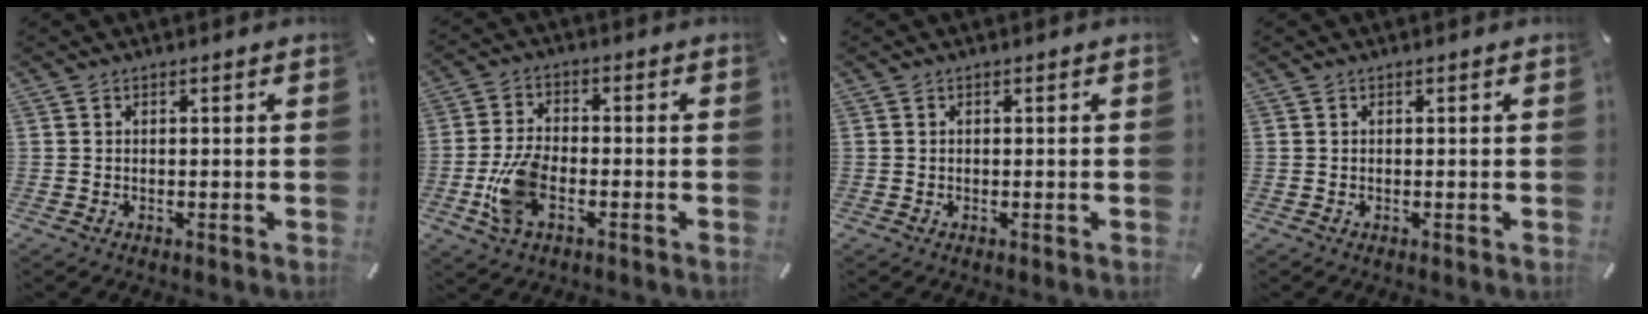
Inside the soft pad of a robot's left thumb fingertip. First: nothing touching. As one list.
[{"total": 9.8, "force": [-3.1, 5.2, 7.7], "torque": [-0.166, 0.001, -0.055]}, {"total": 0.0}, {"total": 0.0}]